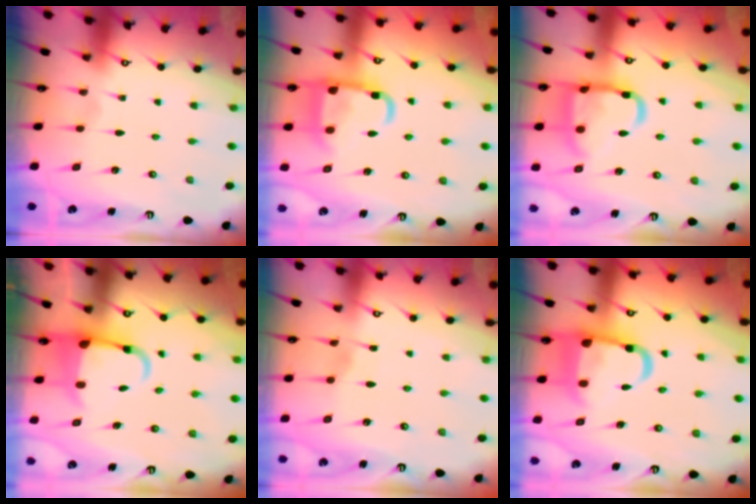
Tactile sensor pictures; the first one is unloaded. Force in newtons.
{"total": 13.2, "press": 13.2, "slide": 1.6}
{"total": 17.8, "press": 17.7, "slide": 1.5}
{"total": 5.2, "press": 5.0, "slide": 1.2}
{"total": 2.8, "press": 2.8, "slide": 0.4}
{"total": 12.7, "press": 12.6, "slide": 1.6}